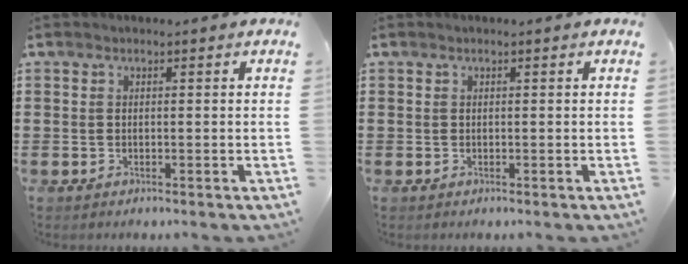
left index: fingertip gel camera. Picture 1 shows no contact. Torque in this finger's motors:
{"motor_torque": [0.24, 0.56, -0.01, 0.00]}